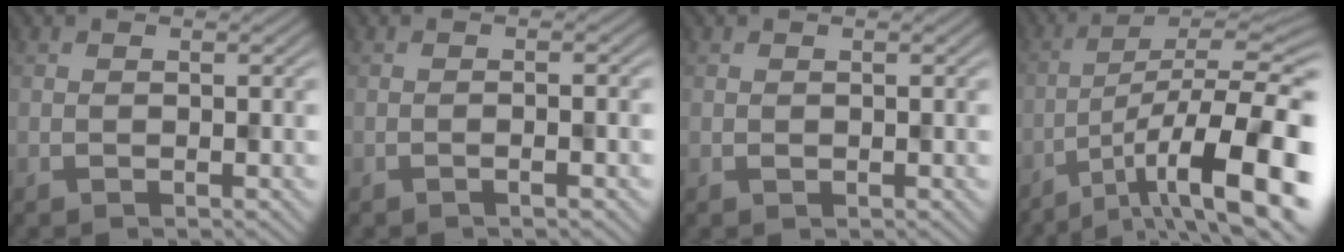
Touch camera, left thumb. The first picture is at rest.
{"total": 1.4, "force": [-0.6, 0.3, 1.2], "torque": [-0.014, 0.009, -0.015]}
{"total": 0.6, "force": [0.0, 0.6, 0.2], "torque": [-0.003, 0.000, 0.005]}
{"total": 15.1, "force": [-7.2, 4.2, 12.6], "torque": [-0.172, -0.009, -0.108]}